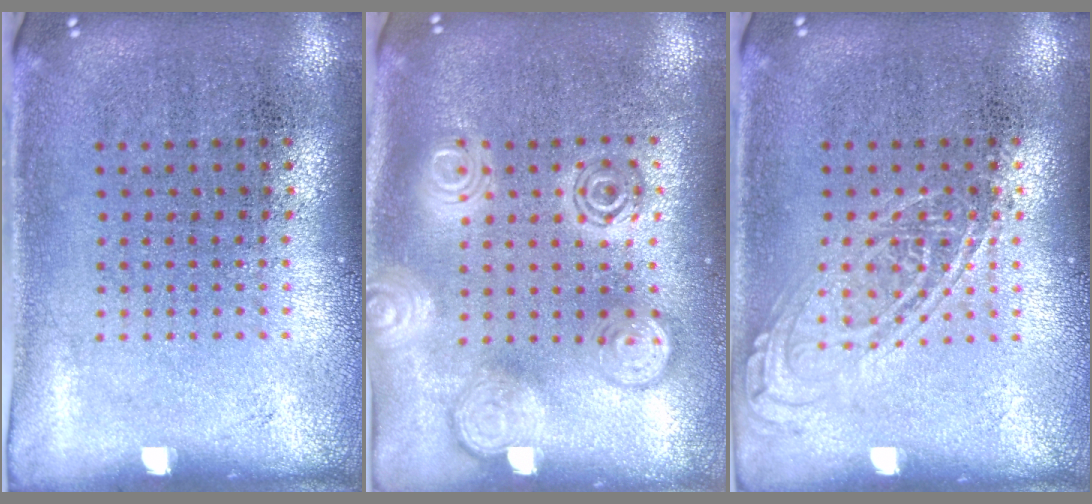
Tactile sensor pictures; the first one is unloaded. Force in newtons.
{"total": 3.0, "press": 3.0, "slide": 0.4}
{"total": 2.0, "press": 2.0, "slide": 0.2}